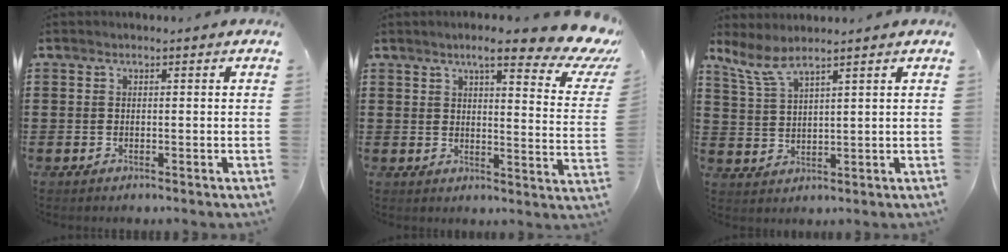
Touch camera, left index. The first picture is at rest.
{"total": 10.1, "force": [7.2, 1.6, 6.8], "torque": [-0.110, -0.034, 0.116]}
{"total": 5.4, "force": [4.4, 0.9, 3.2], "torque": [-0.074, -0.010, 0.080]}